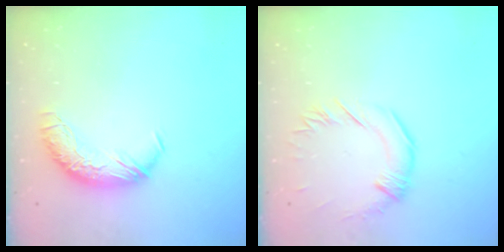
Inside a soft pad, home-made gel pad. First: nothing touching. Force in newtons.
{"total": 0.8, "press": 0.7, "slide": 0.4}